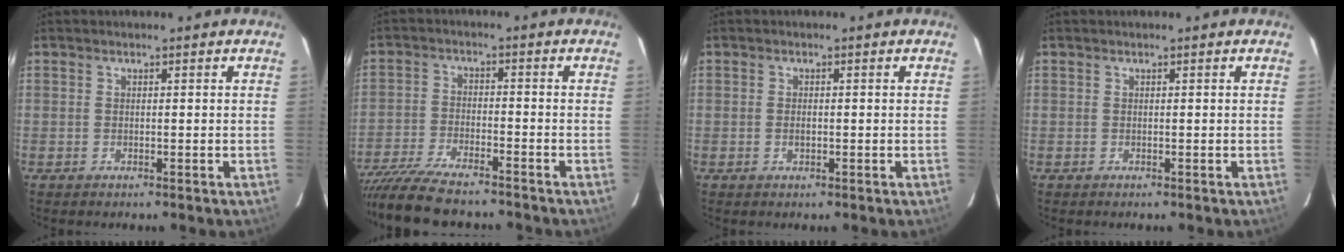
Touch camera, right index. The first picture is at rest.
{"total": 14.8, "force": [-12.9, 2.9, 6.7], "torque": [-0.151, -0.032, -0.225]}
{"total": 1.4, "force": [-0.3, 0.9, 1.0], "torque": [-0.018, 0.002, -0.005]}
{"total": 0.0}